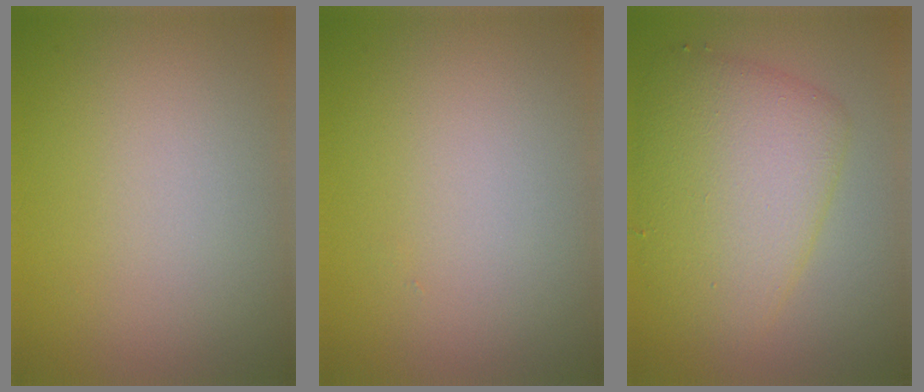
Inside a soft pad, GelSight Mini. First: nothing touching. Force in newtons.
{"total": 0.0}
{"total": 6.5, "press": 6.5, "slide": 0.0}